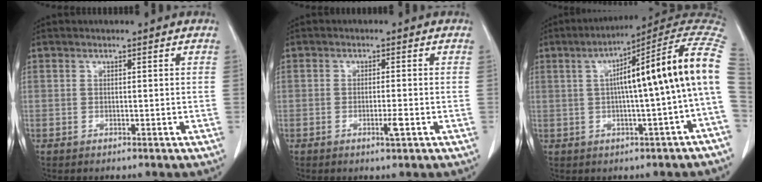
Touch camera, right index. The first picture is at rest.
{"total": 2.2, "force": [-0.9, 0.2, 2.0], "torque": [-0.033, -0.002, -0.015]}
{"total": 16.8, "force": [1.1, -0.2, 16.8], "torque": [-0.221, 0.043, 0.010]}